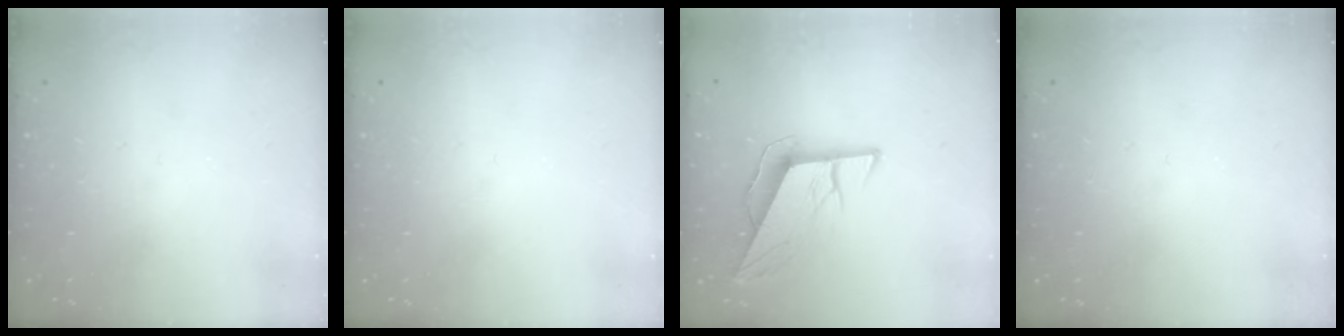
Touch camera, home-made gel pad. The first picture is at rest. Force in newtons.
{"total": 0.0}
{"total": 9.9, "press": 9.6, "slide": 2.3}
{"total": 0.0}